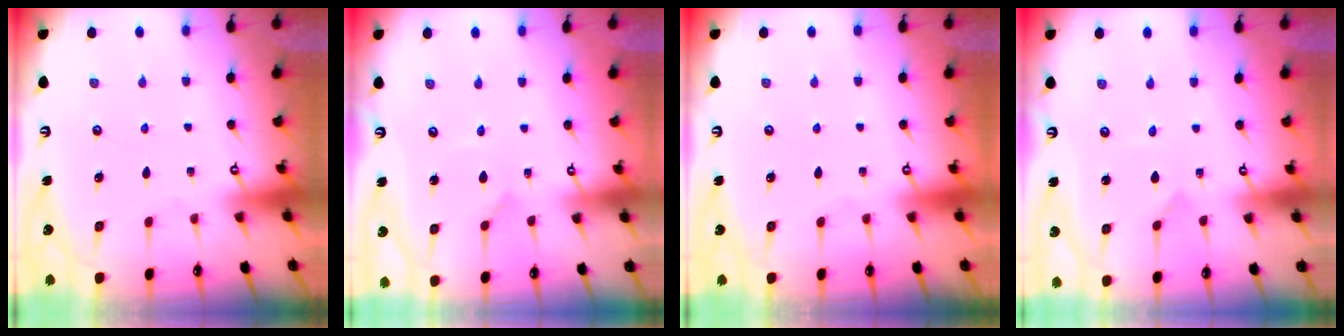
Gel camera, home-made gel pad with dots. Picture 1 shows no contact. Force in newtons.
{"total": 1.9, "press": 1.9, "slide": 0.2}
{"total": 0.0}
{"total": 0.0}